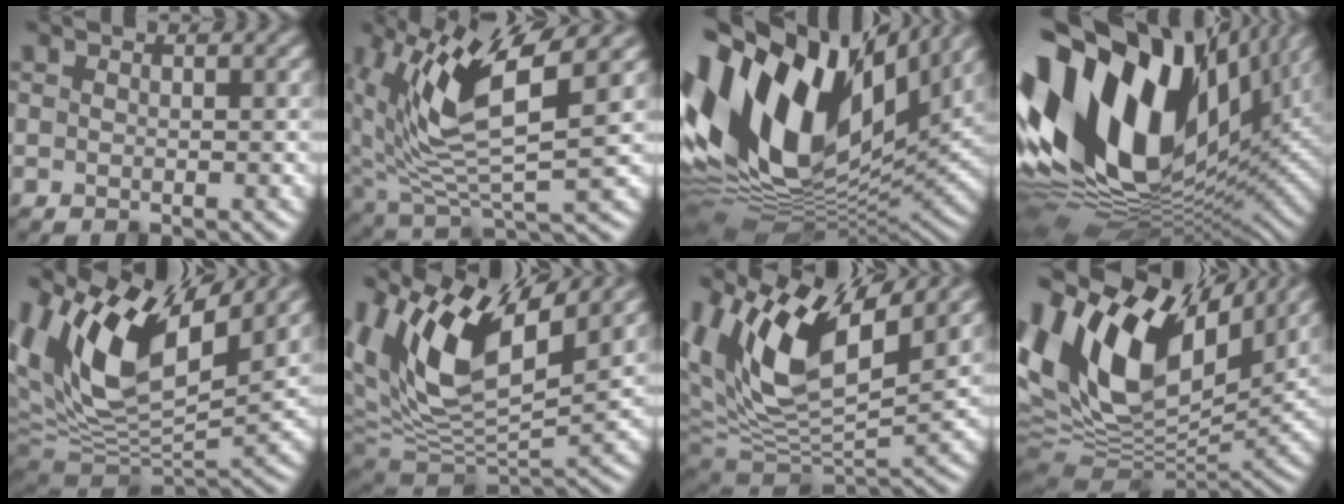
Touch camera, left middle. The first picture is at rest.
{"total": 9.4, "force": [3.7, 3.3, 8.0], "torque": [-0.165, -0.001, 0.070]}
{"total": 19.3, "force": [6.5, 10.7, 14.7], "torque": [-0.324, 0.026, 0.100]}
{"total": 20.4, "force": [5.2, 11.7, 15.8], "torque": [-0.329, 0.010, 0.084]}
{"total": 13.6, "force": [5.5, 6.5, 10.6], "torque": [-0.200, 0.022, 0.097]}
{"total": 12.1, "force": [5.3, 5.5, 9.4], "torque": [-0.180, 0.013, 0.095]}
{"total": 12.0, "force": [5.3, 5.3, 9.4], "torque": [-0.180, 0.012, 0.094]}
{"total": 16.6, "force": [6.2, 9.5, 12.1], "torque": [-0.240, 0.039, 0.097]}